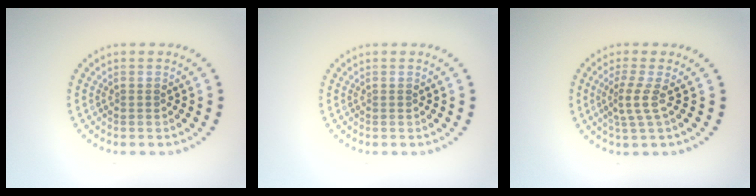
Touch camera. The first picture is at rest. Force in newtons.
{"total": 0.0}
{"total": 2.3, "press": 1.5, "slide": 1.7}